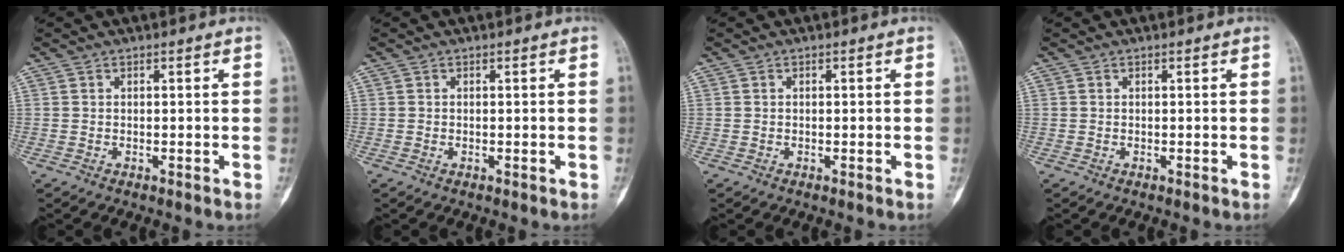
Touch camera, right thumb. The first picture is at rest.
{"total": 0.0}
{"total": 0.0}
{"total": 0.0}